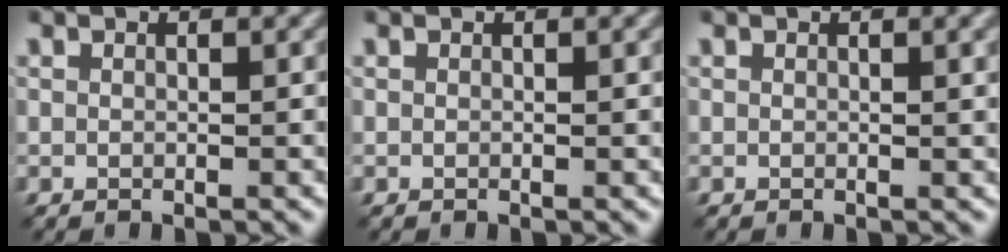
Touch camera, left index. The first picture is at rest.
{"total": 0.0}
{"total": 1.7, "force": [0.5, 0.5, 1.5], "torque": [-0.013, 0.005, 0.003]}